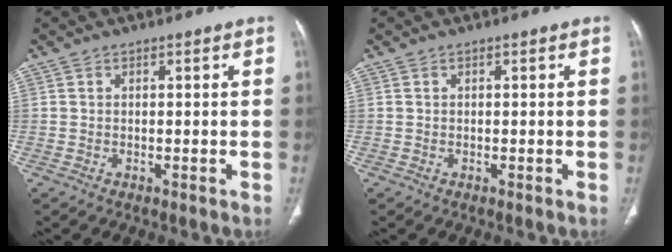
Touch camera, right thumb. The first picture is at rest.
{"total": 0.0}